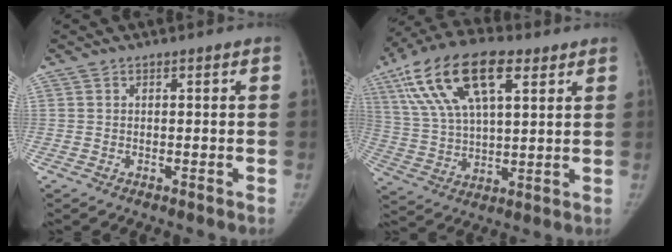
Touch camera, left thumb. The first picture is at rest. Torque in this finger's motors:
{"motor_torque": [0.68, 0.45, 2.10, -0.67, 0.63]}